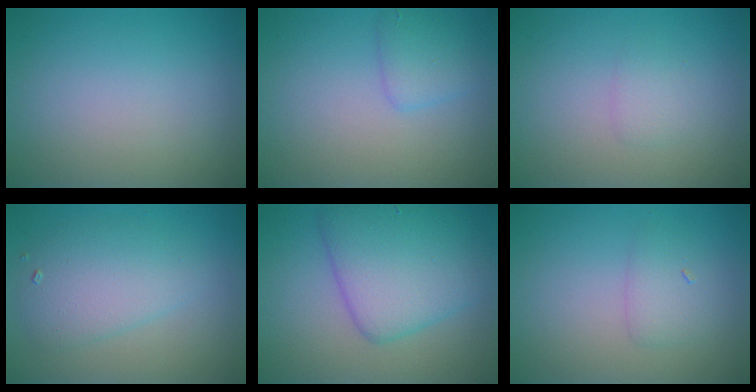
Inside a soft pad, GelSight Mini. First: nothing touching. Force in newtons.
{"total": 2.0, "press": 2.0, "slide": 0.0}
{"total": 1.2, "press": 1.2, "slide": 0.1}
{"total": 3.9, "press": 3.9, "slide": 0.1}
{"total": 6.5, "press": 6.5, "slide": 0.3}
{"total": 1.7, "press": 1.7, "slide": 0.1}